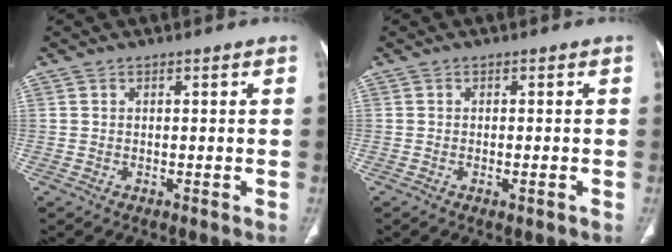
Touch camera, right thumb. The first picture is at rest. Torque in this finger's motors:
{"motor_torque": [-0.37, -0.10, -0.04, 0.48, -0.01]}